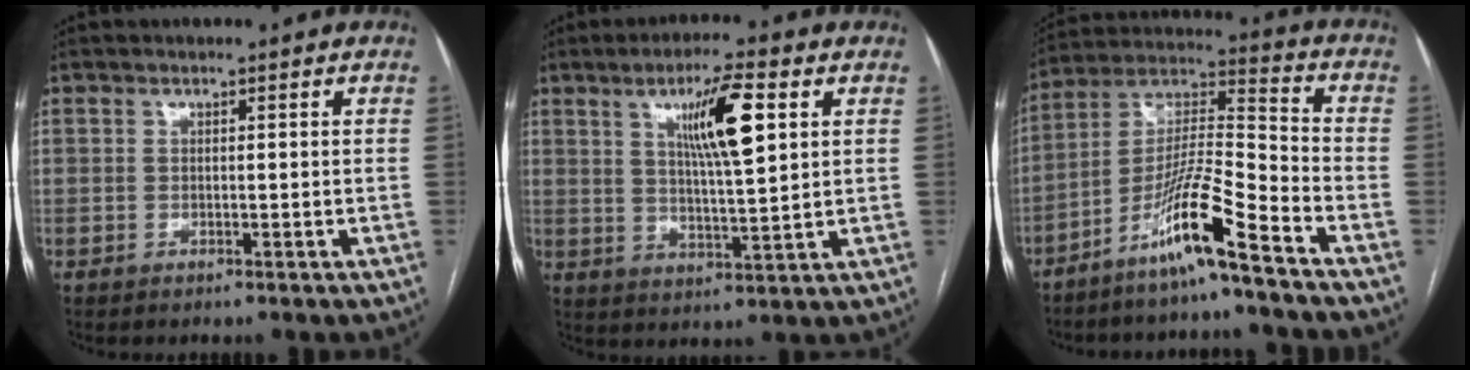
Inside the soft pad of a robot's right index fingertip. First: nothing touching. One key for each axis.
{"total": 10.1, "fx": 3.8, "fy": 1.0, "fz": 9.3, "tx": -0.159, "ty": 0.004, "tz": 0.063}
{"total": 12.5, "fx": -8.4, "fy": -0.6, "fz": 9.2, "tx": -0.179, "ty": -0.005, "tz": -0.158}